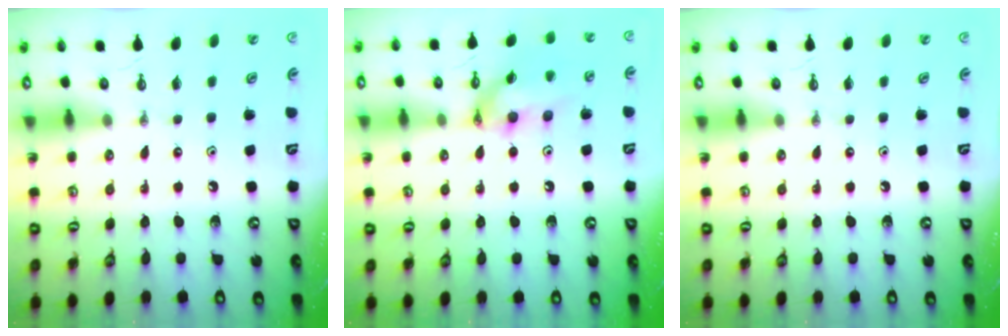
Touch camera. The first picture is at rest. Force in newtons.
{"total": 13.6, "press": 13.6, "slide": 1.5}
{"total": 0.0}